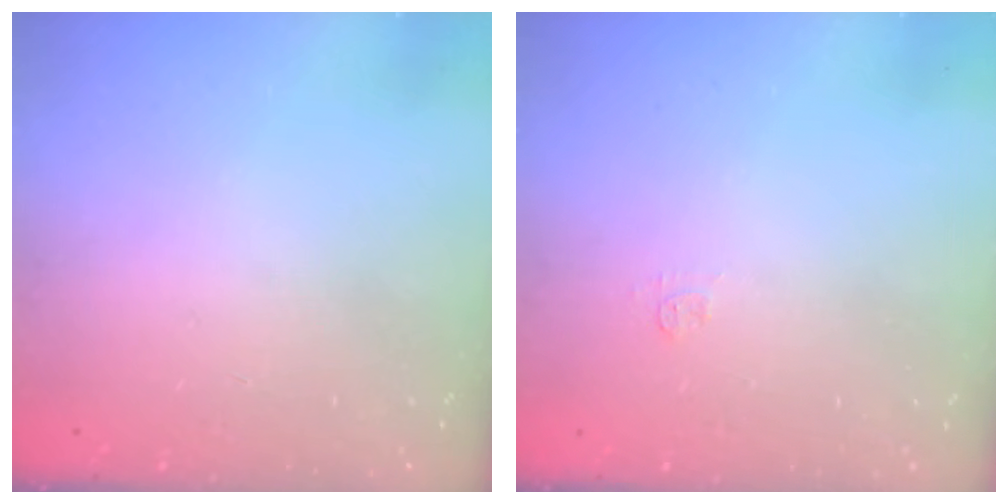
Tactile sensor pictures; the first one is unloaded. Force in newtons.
{"total": 3.1, "press": 3.0, "slide": 0.4}